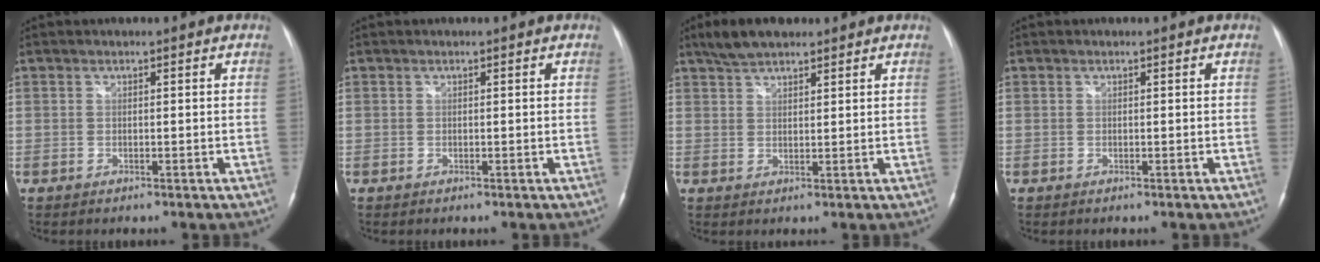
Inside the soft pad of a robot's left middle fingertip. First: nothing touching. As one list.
[{"total": 0.0}, {"total": 5.4, "force": [4.2, 2.0, 2.7], "torque": [-0.059, 0.017, 0.079]}, {"total": 0.0}]